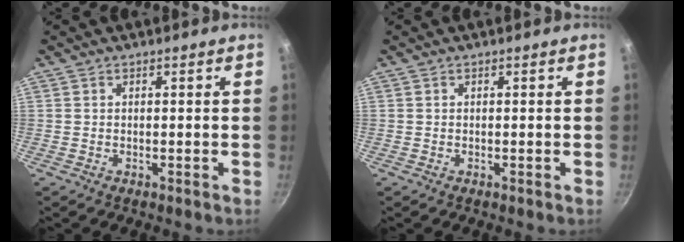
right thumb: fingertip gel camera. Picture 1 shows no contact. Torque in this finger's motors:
{"motor_torque": [-0.21, 0.19, 0.01, 0.00, 0.01]}